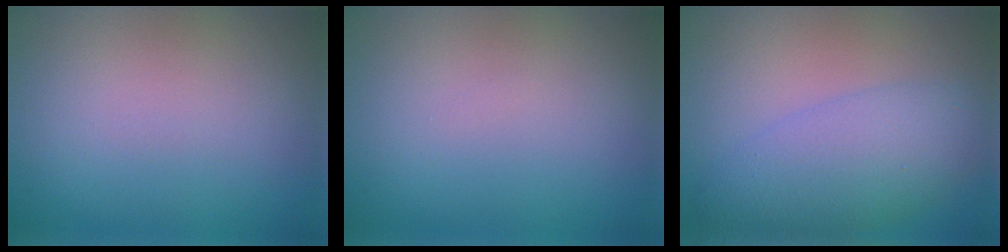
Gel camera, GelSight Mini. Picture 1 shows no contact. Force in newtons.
{"total": 0.0}
{"total": 5.5, "press": 5.5, "slide": 0.1}